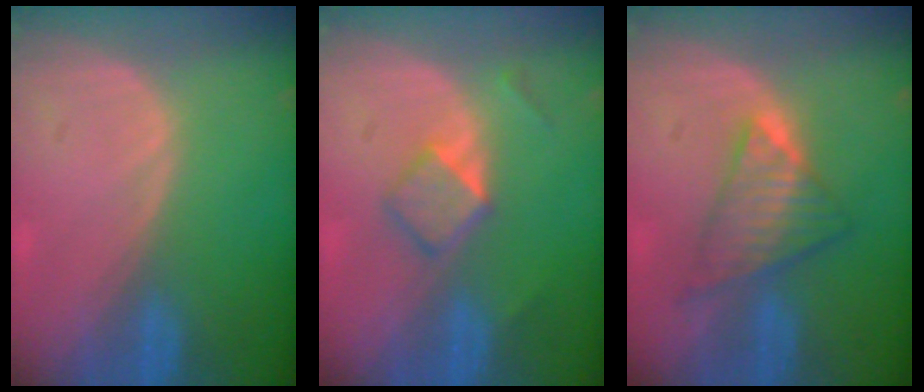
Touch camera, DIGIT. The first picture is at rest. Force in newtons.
{"total": 4.0, "press": 3.9, "slide": 0.6}
{"total": 6.3, "press": 6.2, "slide": 1.4}